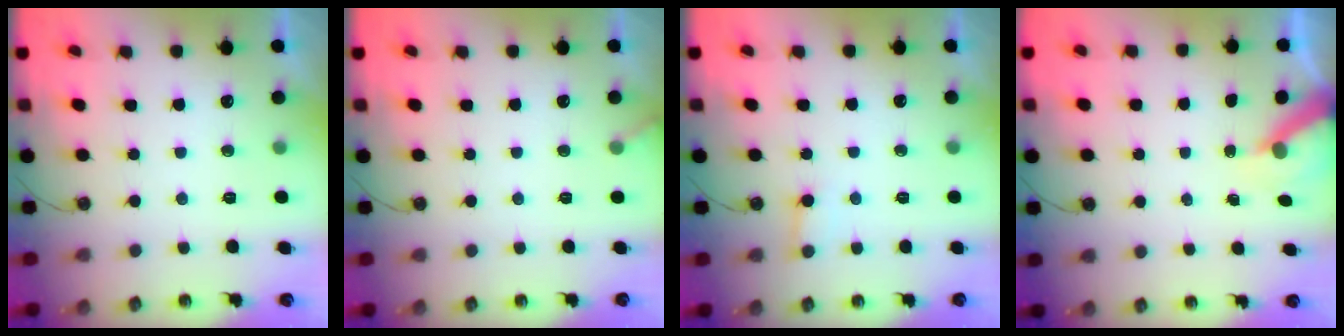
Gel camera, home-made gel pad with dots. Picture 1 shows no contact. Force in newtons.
{"total": 3.8, "press": 3.8, "slide": 0.2}
{"total": 5.4, "press": 5.4, "slide": 0.8}
{"total": 6.8, "press": 6.7, "slide": 0.5}